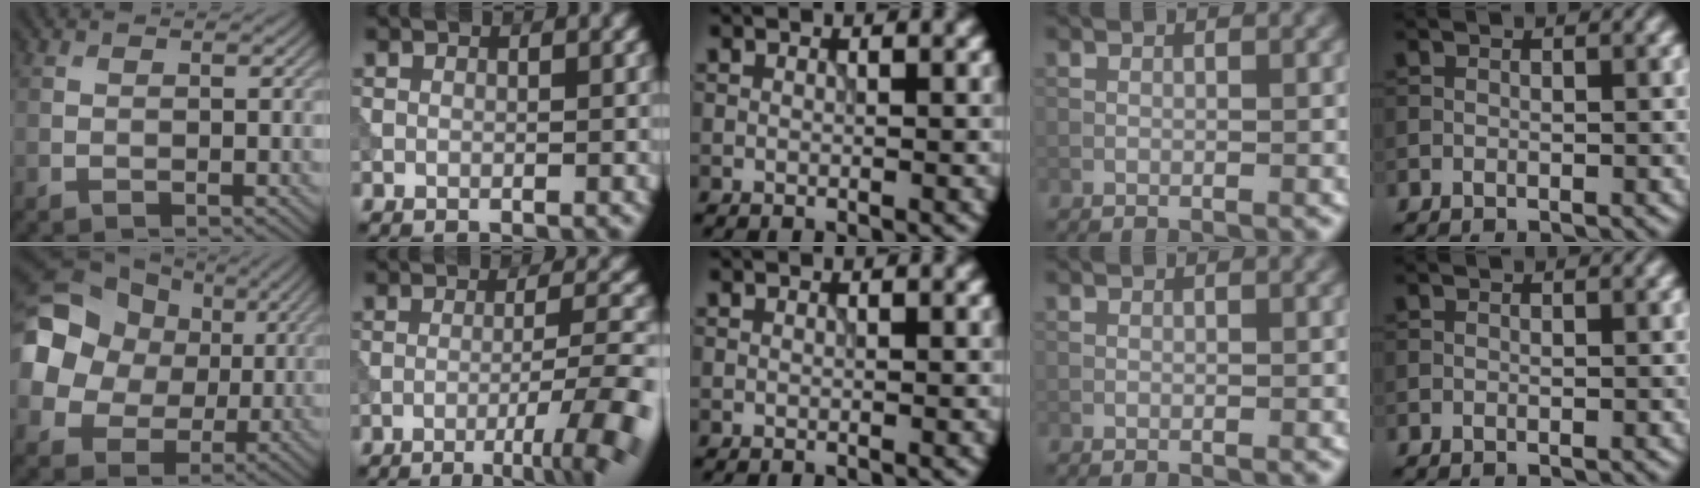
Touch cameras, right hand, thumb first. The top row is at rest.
{"thumb": {"total": 17.3, "force": [3.5, 14.9, 8.1], "torque": [-0.257, 0.027, 0.054]}, "index": {"total": 7.5, "force": [-3.6, 1.2, 6.5], "torque": [-0.091, 0.005, -0.053]}}